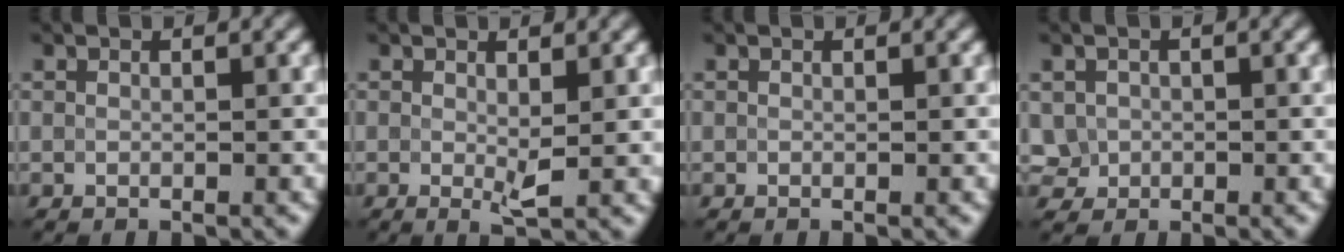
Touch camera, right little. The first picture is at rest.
{"total": 1.7, "force": [0.2, 0.3, 1.6], "torque": [-0.030, -0.007, 0.003]}
{"total": 0.0}
{"total": 2.1, "force": [-0.1, 2.0, 0.6], "torque": [-0.003, -0.002, -0.001]}